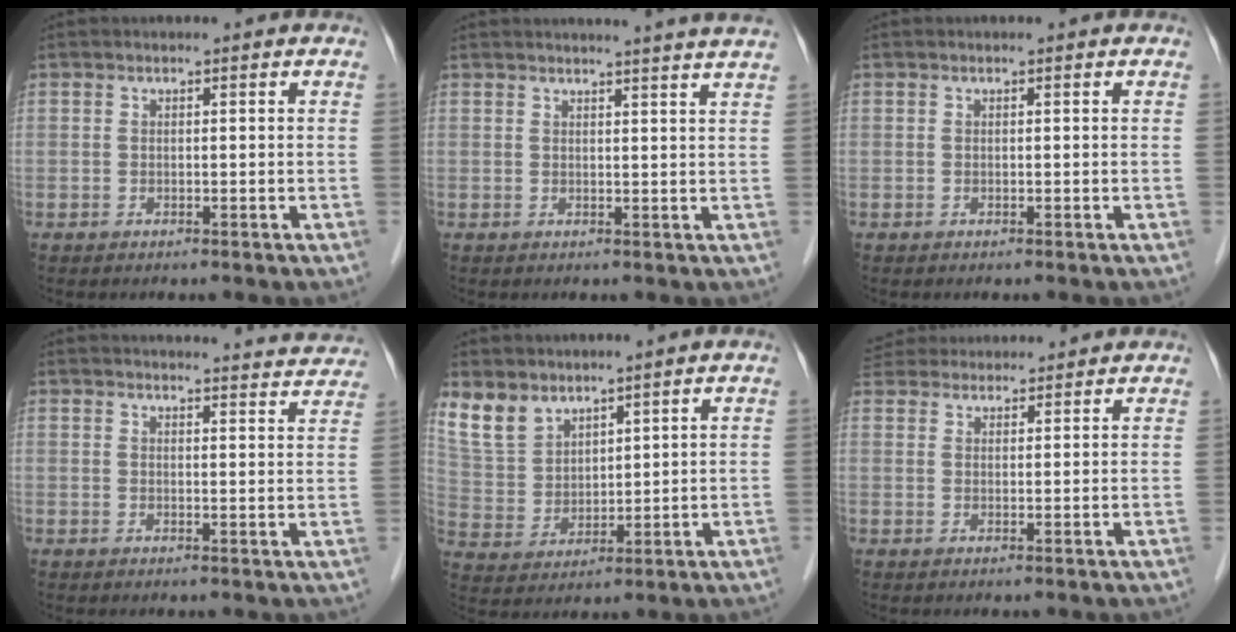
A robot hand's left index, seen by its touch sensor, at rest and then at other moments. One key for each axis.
{"total": 8.7, "fx": 8.2, "fy": -1.3, "fz": 2.5, "tx": -0.026, "ty": -0.019, "tz": 0.077}
{"total": 0.0}
{"total": 18.9, "fx": 18.4, "fy": 2.2, "fz": 3.4, "tx": -0.029, "ty": -0.027, "tz": 0.205}
{"total": 8.7, "fx": 7.0, "fy": 4.7, "fz": 2.1, "tx": -0.056, "ty": 0.006, "tz": 0.164}
{"total": 11.3, "fx": 10.7, "fy": 2.4, "fz": 2.9, "tx": -0.052, "ty": 0.043, "tz": 0.171}